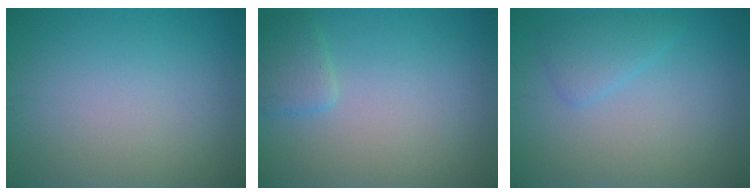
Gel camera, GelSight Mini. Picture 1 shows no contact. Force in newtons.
{"total": 1.8, "press": 1.8, "slide": 0.2}
{"total": 2.0, "press": 2.0, "slide": 0.2}